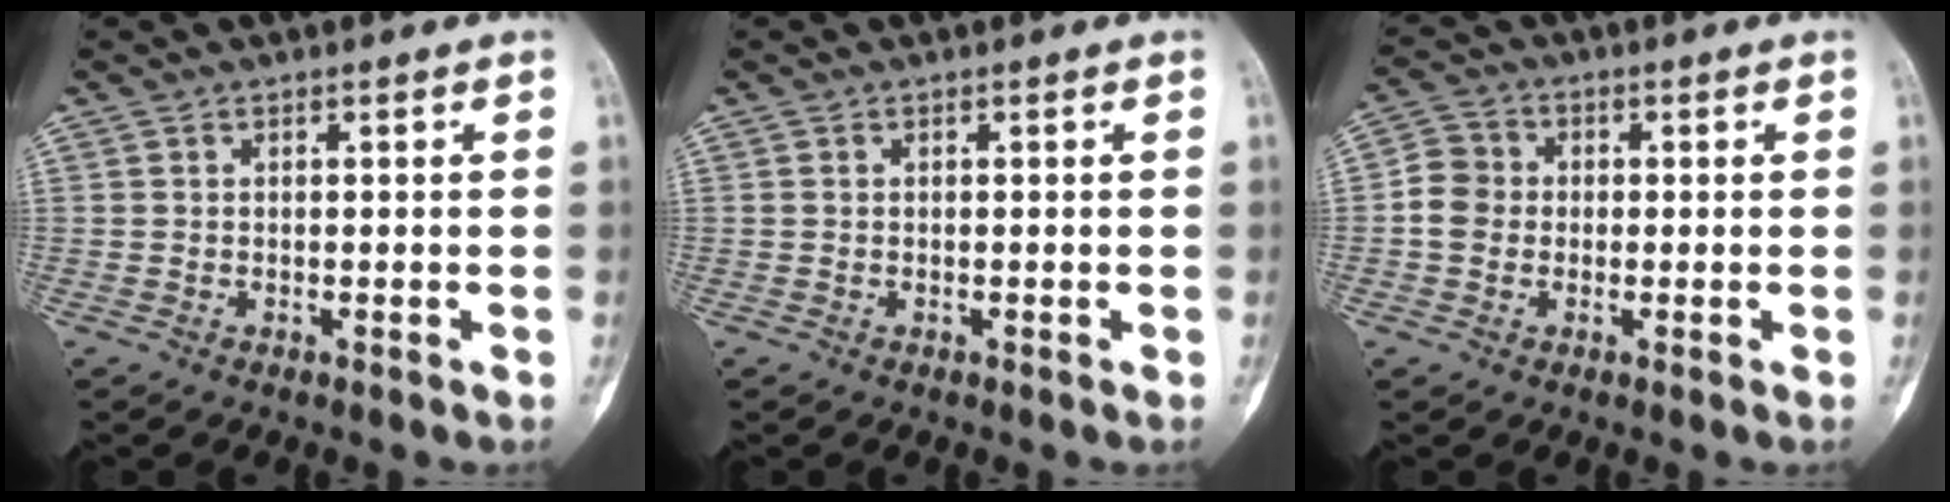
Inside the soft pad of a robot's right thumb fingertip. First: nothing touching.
{"total": 0.0}
{"total": 5.4, "force": [-0.6, 4.8, 2.4], "torque": [-0.030, 0.015, -0.021]}